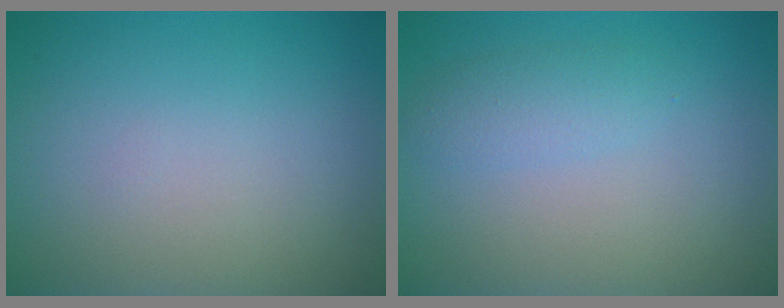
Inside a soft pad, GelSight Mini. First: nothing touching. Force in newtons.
{"total": 1.8, "press": 1.8, "slide": 0.1}